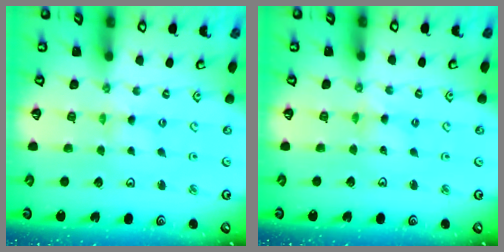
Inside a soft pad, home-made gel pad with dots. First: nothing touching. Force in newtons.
{"total": 2.6, "press": 2.6, "slide": 0.3}